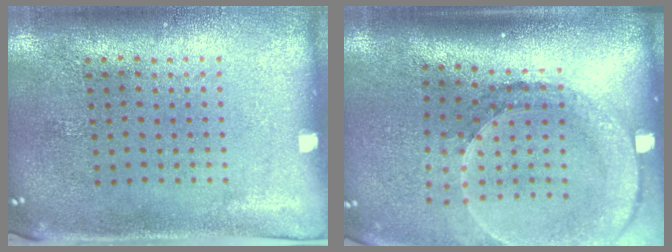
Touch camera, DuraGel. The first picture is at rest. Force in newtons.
{"total": 2.7, "press": 2.0, "slide": 1.8}